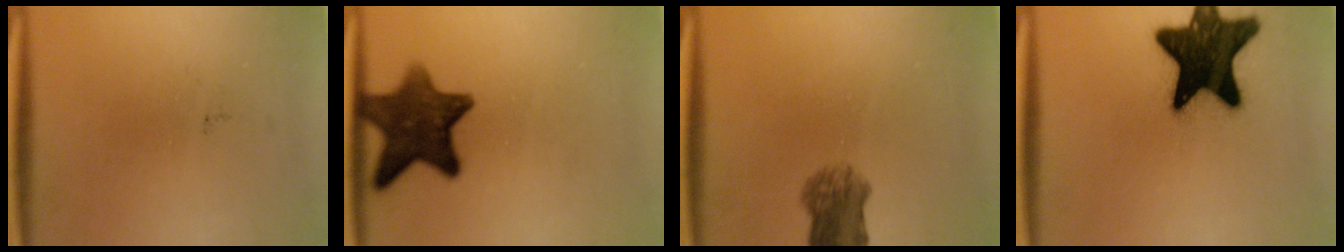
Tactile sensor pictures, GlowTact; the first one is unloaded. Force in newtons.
{"total": 11.2}
{"total": 5.1}
{"total": 18.9}